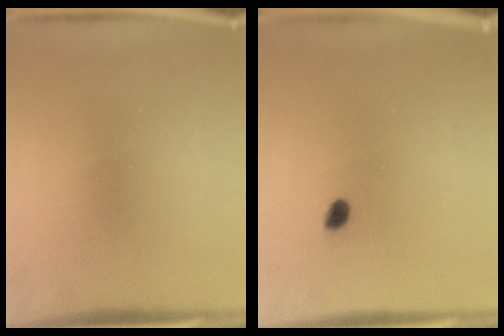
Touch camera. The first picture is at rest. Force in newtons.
{"total": 1.6}